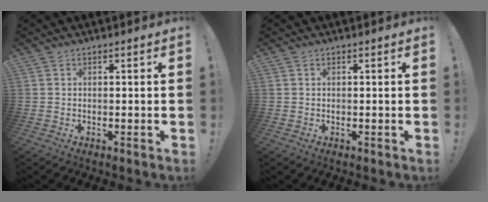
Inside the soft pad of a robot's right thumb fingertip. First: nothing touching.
{"total": 0.0}